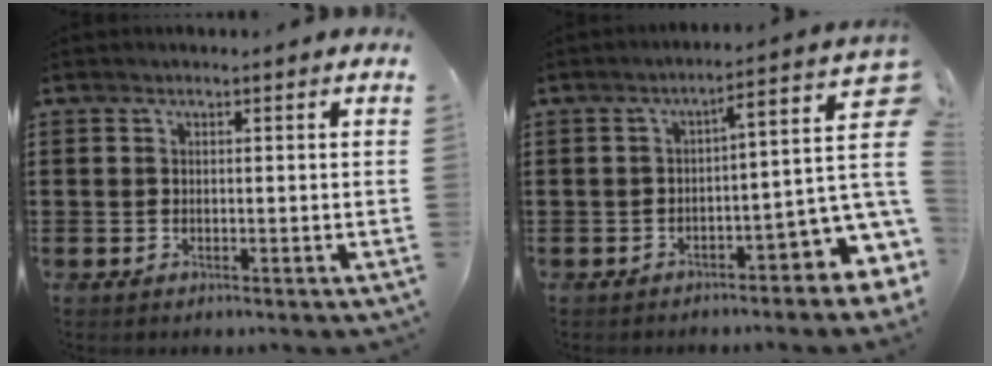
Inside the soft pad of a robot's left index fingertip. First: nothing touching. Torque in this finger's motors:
{"motor_torque": [0.85, 0.31, 1.05, 0.17]}